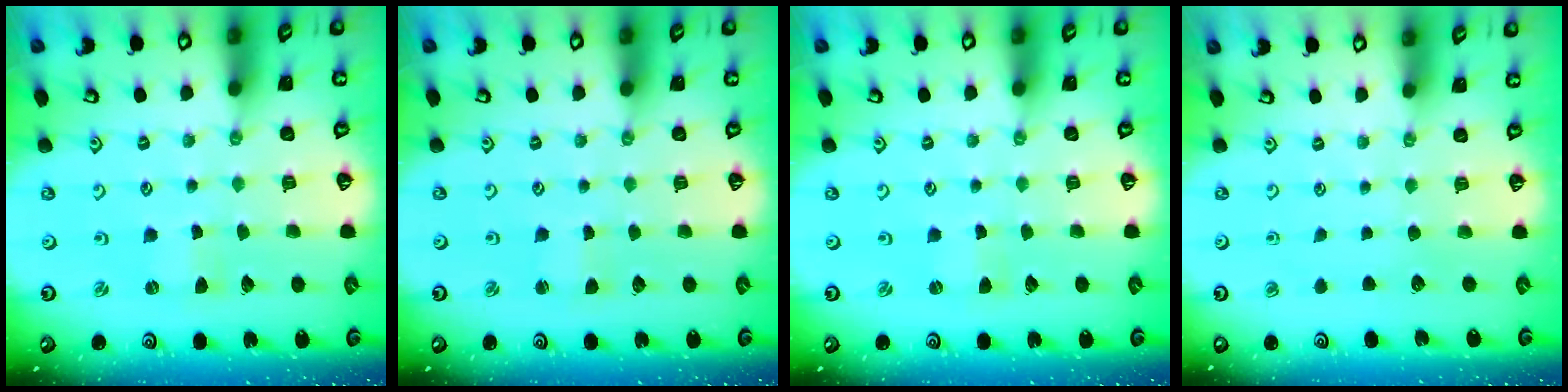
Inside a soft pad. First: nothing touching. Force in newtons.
{"total": 1.7, "press": 1.7, "slide": 0.2}
{"total": 0.0}
{"total": 0.0}